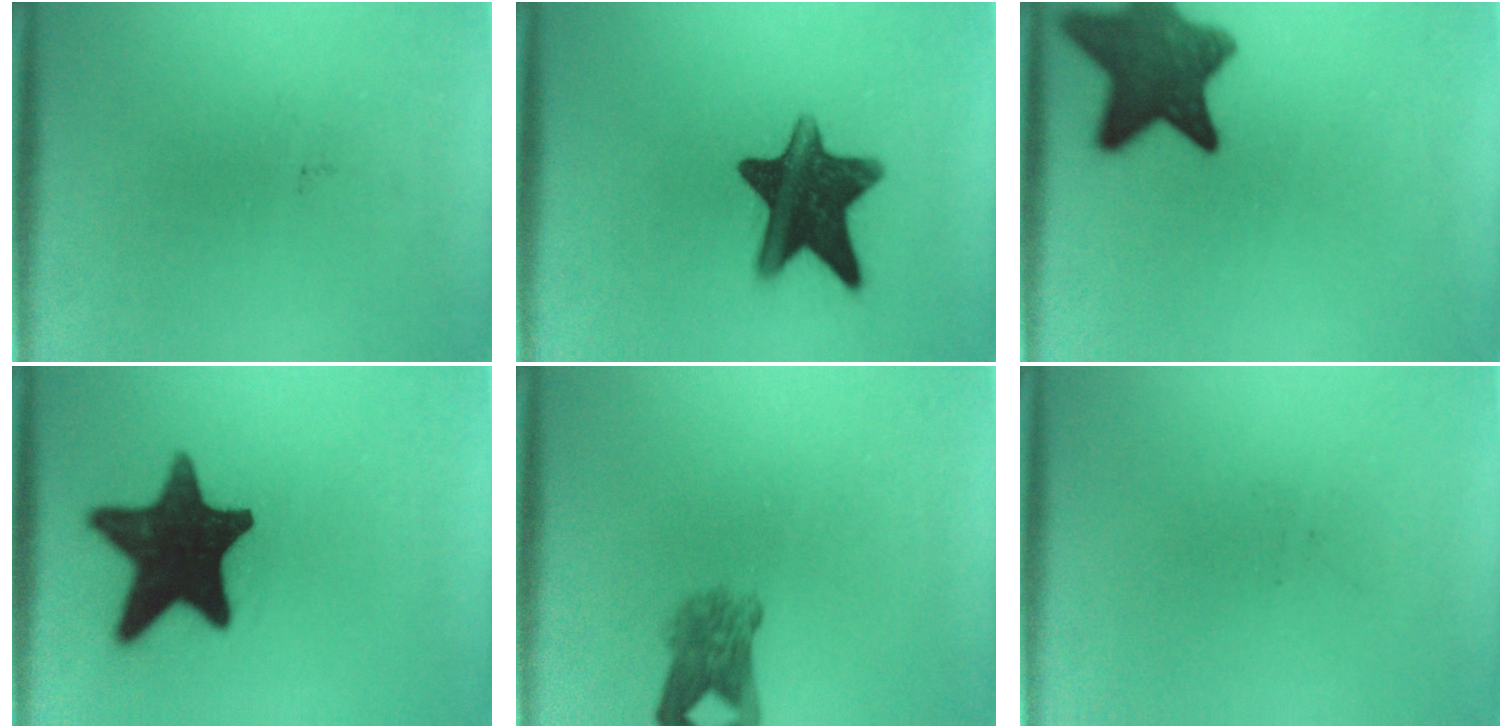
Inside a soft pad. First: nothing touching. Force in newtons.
{"total": 14.0}
{"total": 11.5}
{"total": 17.2}
{"total": 4.1}
{"total": 0.0}